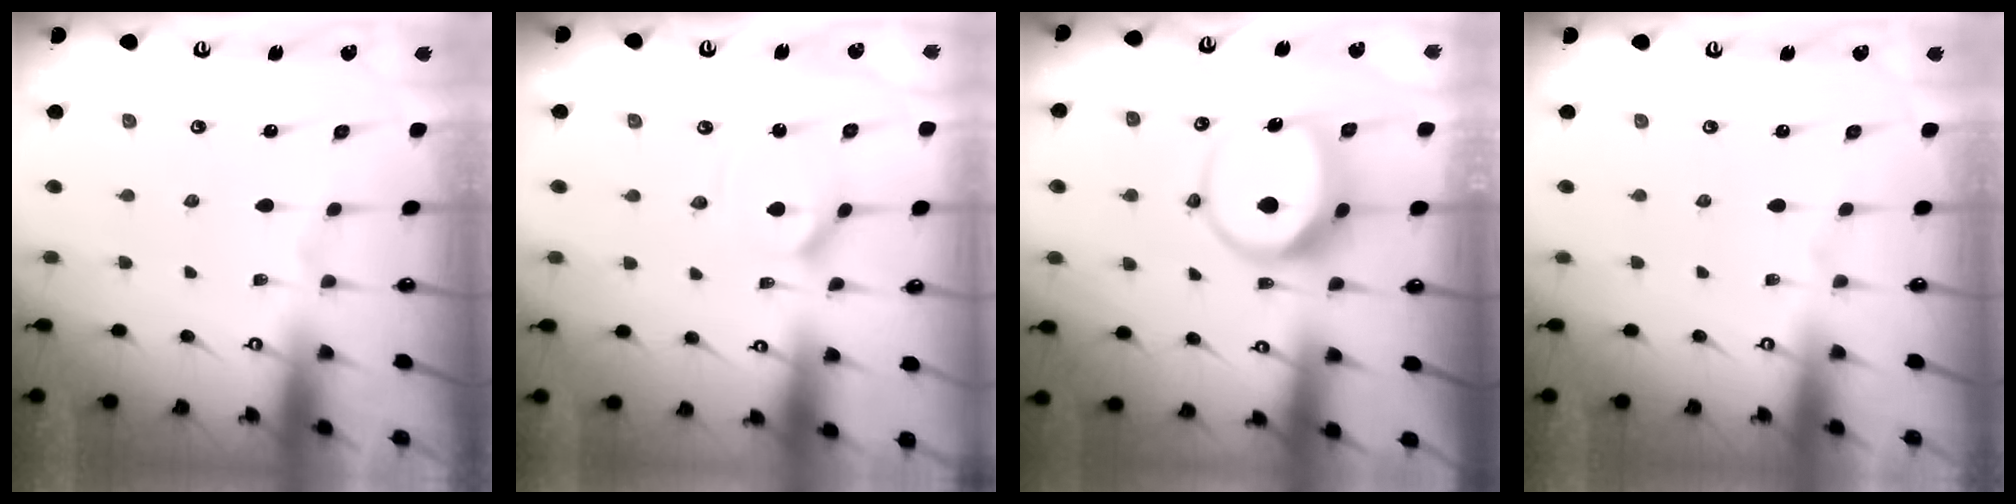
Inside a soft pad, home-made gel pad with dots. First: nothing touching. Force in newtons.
{"total": 7.6, "press": 7.6, "slide": 0.5}
{"total": 8.2, "press": 8.2, "slide": 1.1}
{"total": 0.0}